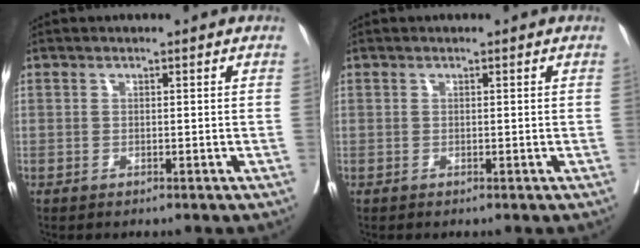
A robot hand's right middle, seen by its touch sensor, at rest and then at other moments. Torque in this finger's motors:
{"motor_torque": [-0.10, 0.20, 0.00, 0.00]}